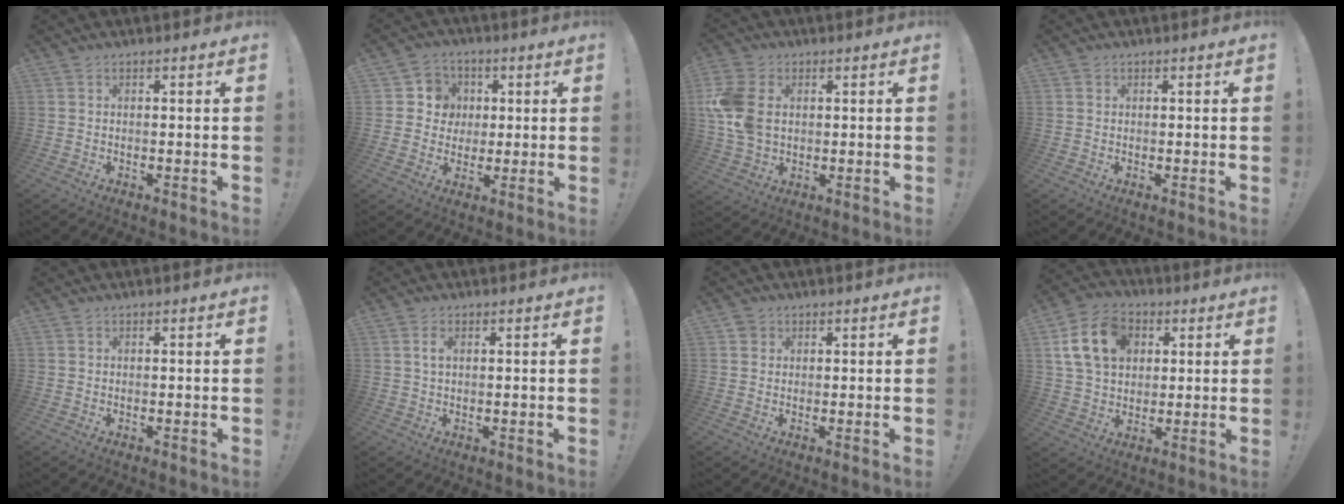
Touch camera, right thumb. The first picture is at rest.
{"total": 8.1, "force": [0.6, 7.9, 1.5], "torque": [-0.017, 0.000, 0.019]}
{"total": 13.3, "force": [1.5, 9.8, 8.8], "torque": [-0.188, 0.003, 0.029]}
{"total": 0.6, "force": [0.1, 0.6, 0.0], "torque": [0.006, 0.000, 0.001]}
{"total": 0.0}
{"total": 2.7, "force": [1.0, 1.3, 2.1], "torque": [-0.028, -0.002, 0.013]}
{"total": 2.0, "force": [1.1, 1.7, 0.2], "torque": [0.006, -0.005, 0.018]}
{"total": 16.2, "force": [5.0, 12.2, 9.5], "torque": [-0.161, -0.011, 0.099]}